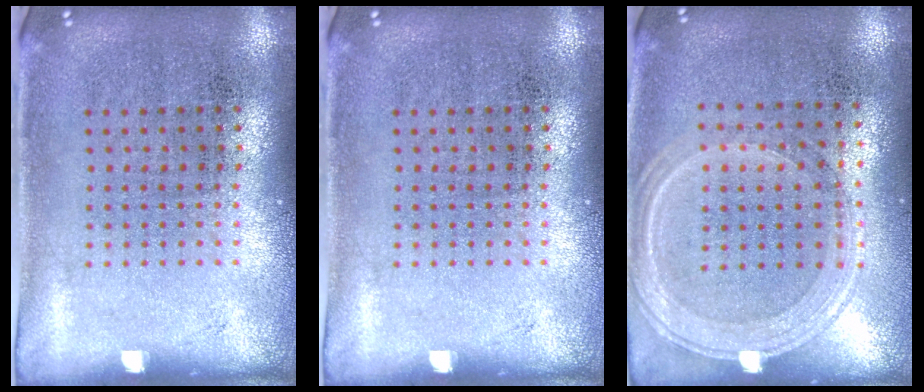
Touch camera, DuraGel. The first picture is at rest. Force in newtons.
{"total": 0.0}
{"total": 1.2, "press": 1.2, "slide": 0.4}